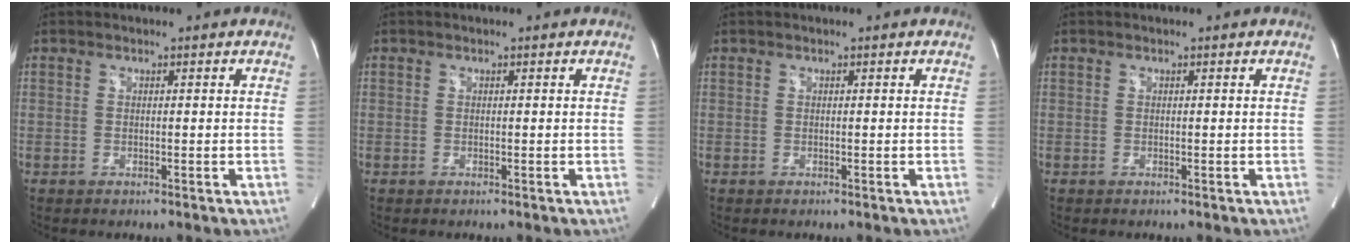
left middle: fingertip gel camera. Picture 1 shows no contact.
{"total": 0.0}
{"total": 0.0}
{"total": 0.0}